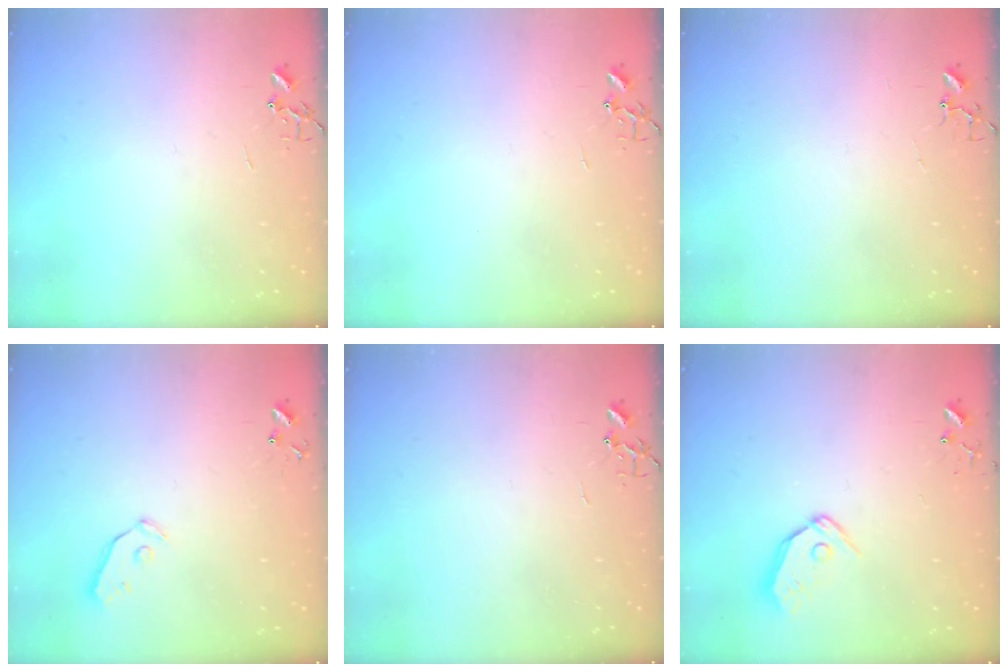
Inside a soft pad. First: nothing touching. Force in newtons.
{"total": 0.0}
{"total": 3.7, "press": 3.7, "slide": 0.3}
{"total": 4.0, "press": 3.9, "slide": 0.7}
{"total": 0.0}
{"total": 8.3, "press": 8.2, "slide": 0.7}